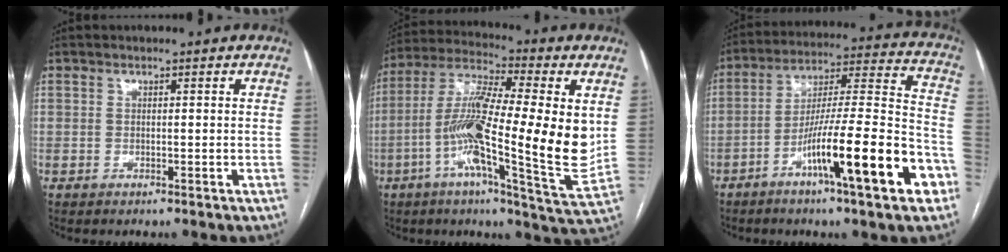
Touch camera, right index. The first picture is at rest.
{"total": 20.7, "force": [-0.3, 2.5, 20.5], "torque": [-0.359, 0.002, -0.018]}
{"total": 19.4, "force": [-9.1, 1.1, 17.2], "torque": [-0.260, -0.001, -0.145]}